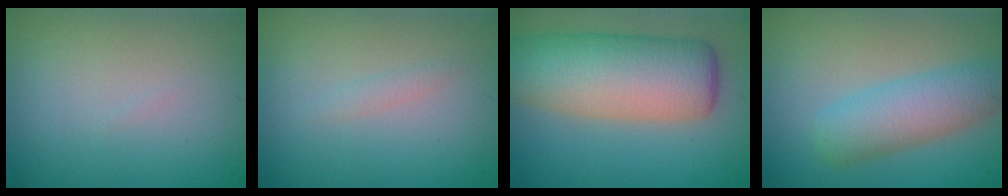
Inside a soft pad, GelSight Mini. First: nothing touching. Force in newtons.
{"total": 0.8, "press": 0.8, "slide": 0.0}
{"total": 9.9, "press": 9.9, "slide": 0.5}
{"total": 4.9, "press": 4.9, "slide": 0.1}